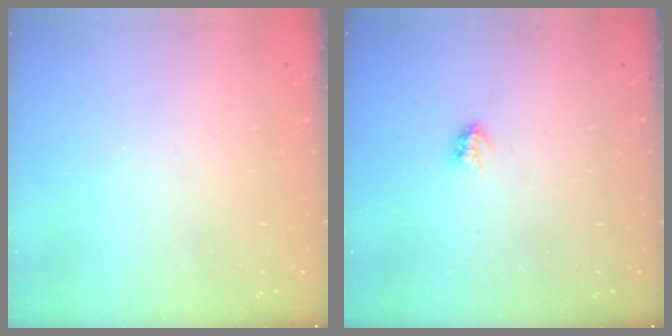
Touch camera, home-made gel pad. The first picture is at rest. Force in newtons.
{"total": 2.9, "press": 2.9, "slide": 0.3}